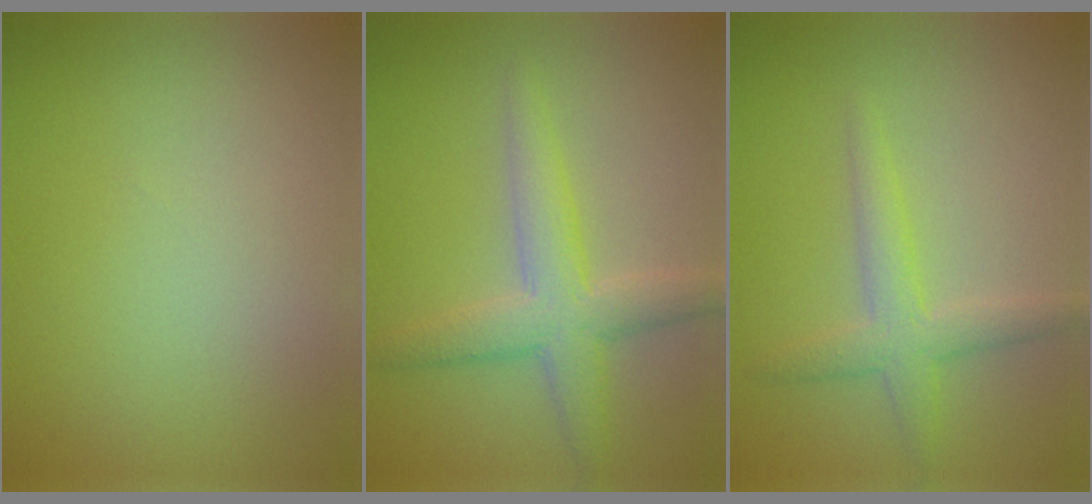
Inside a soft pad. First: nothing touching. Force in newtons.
{"total": 4.5, "press": 4.5, "slide": 0.2}
{"total": 2.9, "press": 2.9, "slide": 0.0}